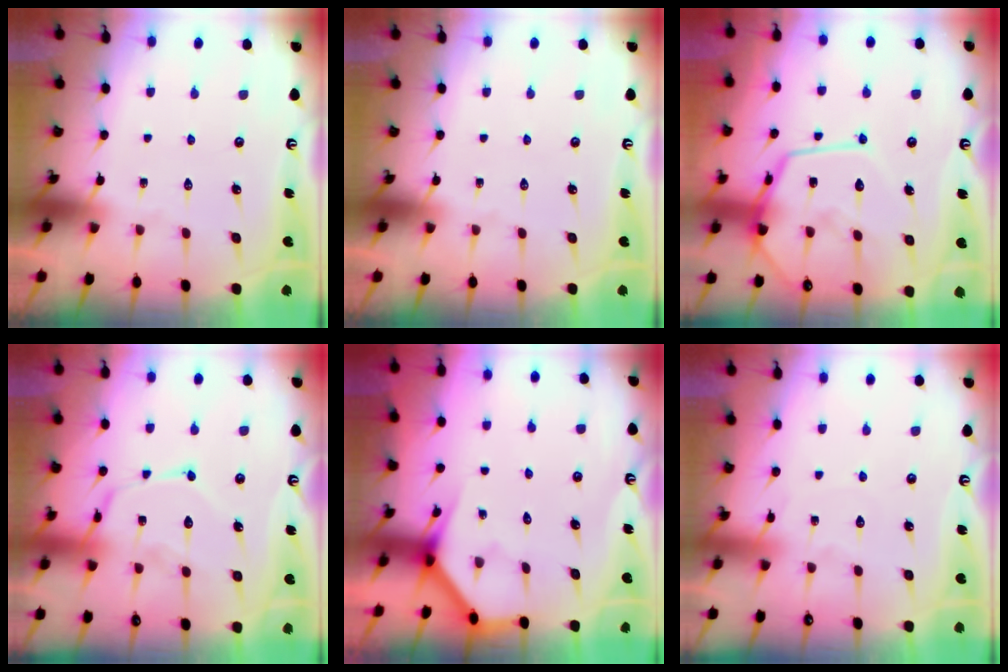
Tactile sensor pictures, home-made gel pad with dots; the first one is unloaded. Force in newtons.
{"total": 0.0}
{"total": 16.7, "press": 16.6, "slide": 1.4}
{"total": 14.4, "press": 14.4, "slide": 1.2}
{"total": 3.9, "press": 3.9, "slide": 0.3}
{"total": 2.1, "press": 2.1, "slide": 0.3}